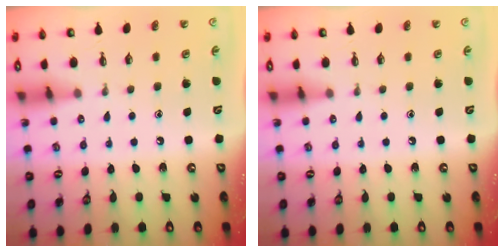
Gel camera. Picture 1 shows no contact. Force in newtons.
{"total": 0.0}